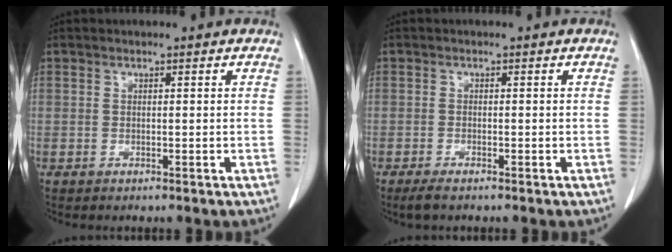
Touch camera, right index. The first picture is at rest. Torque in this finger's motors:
{"motor_torque": [0.15, -0.11, 0.07, 0.03]}